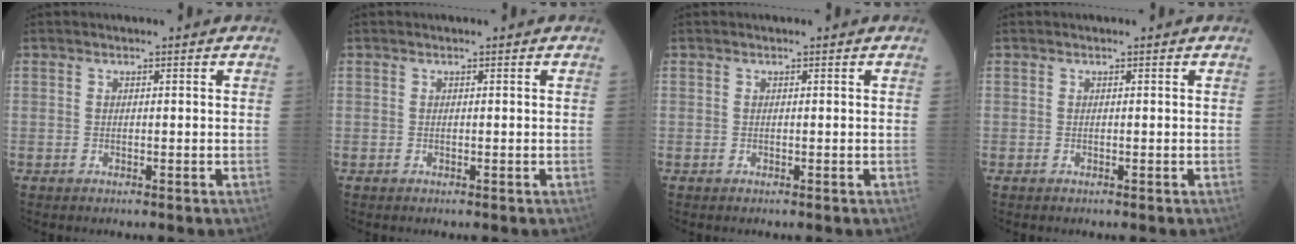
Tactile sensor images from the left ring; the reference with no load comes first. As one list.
[{"total": 0.0}, {"total": 0.0}, {"total": 0.0}]